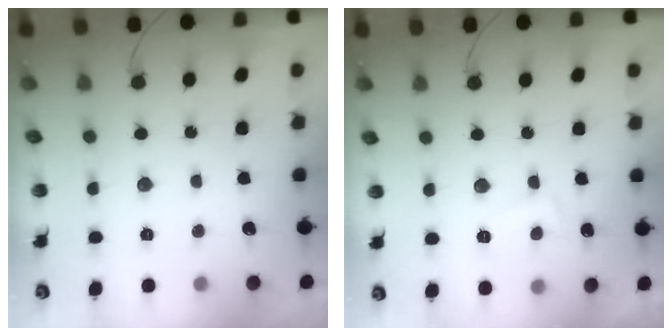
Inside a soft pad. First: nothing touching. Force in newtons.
{"total": 4.4, "press": 4.3, "slide": 0.6}